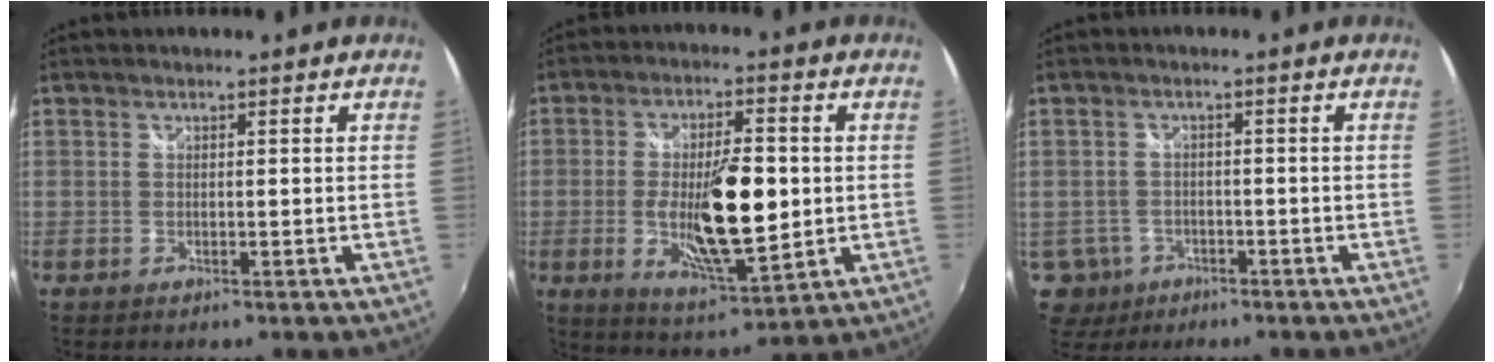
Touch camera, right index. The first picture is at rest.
{"total": 15.3, "force": [-1.3, 5.1, 14.3], "torque": [-0.250, -0.015, -0.015]}
{"total": 5.3, "force": [-2.4, 4.6, 1.0], "torque": [-0.031, 0.003, -0.034]}